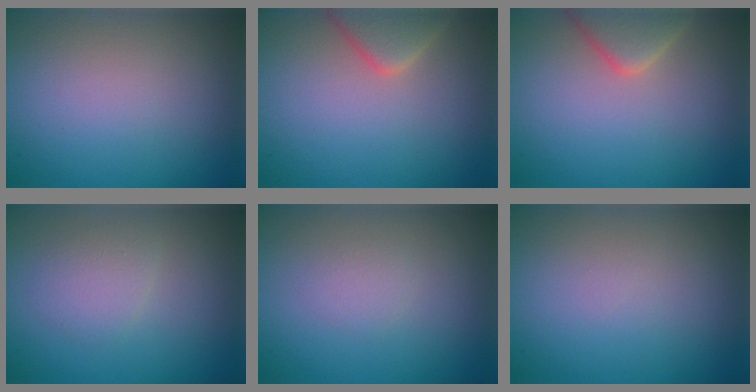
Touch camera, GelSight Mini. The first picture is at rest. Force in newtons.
{"total": 3.7, "press": 3.7, "slide": 0.2}
{"total": 3.8, "press": 3.7, "slide": 0.3}
{"total": 1.9, "press": 1.9, "slide": 0.1}
{"total": 1.0, "press": 1.0, "slide": 0.1}
{"total": 0.0}